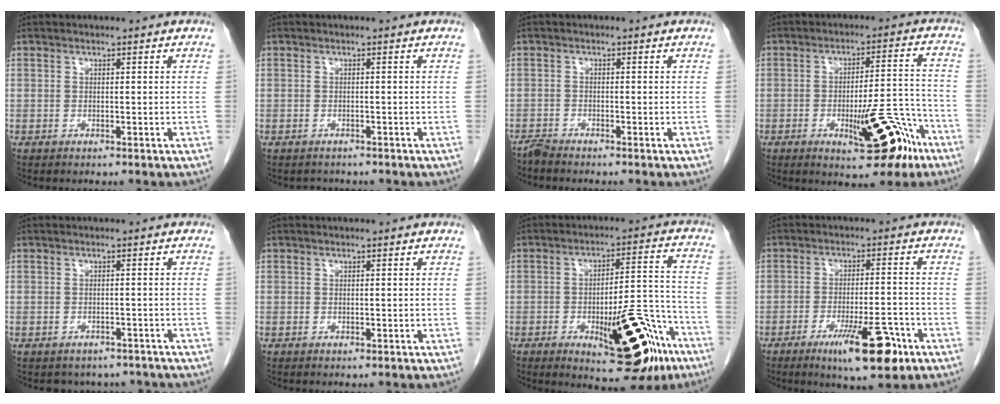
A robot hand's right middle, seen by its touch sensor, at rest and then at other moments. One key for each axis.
{"total": 1.6, "fx": -1.5, "fy": 0.7, "fz": 0.1, "tx": -0.005, "ty": -0.001, "tz": -0.020}
{"total": 1.4, "fx": -1.4, "fy": -0.1, "fz": 0.0, "tx": -0.002, "ty": -0.004, "tz": -0.029}
{"total": 12.2, "fx": -6.4, "fy": 3.4, "fz": 9.8, "tx": -0.131, "ty": 0.013, "tz": -0.084}
{"total": 5.5, "fx": -4.8, "fy": 2.8, "fz": 0.3, "tx": 0.006, "ty": 0.012, "tz": -0.051}
{"total": 0.0}
{"total": 17.6, "fx": -8.9, "fy": 5.2, "fz": 14.2, "tx": -0.146, "ty": 0.019, "tz": -0.111}
{"total": 9.8, "fx": -5.6, "fy": 1.7, "fz": 7.8, "tx": -0.121, "ty": -0.011, "tz": -0.082}